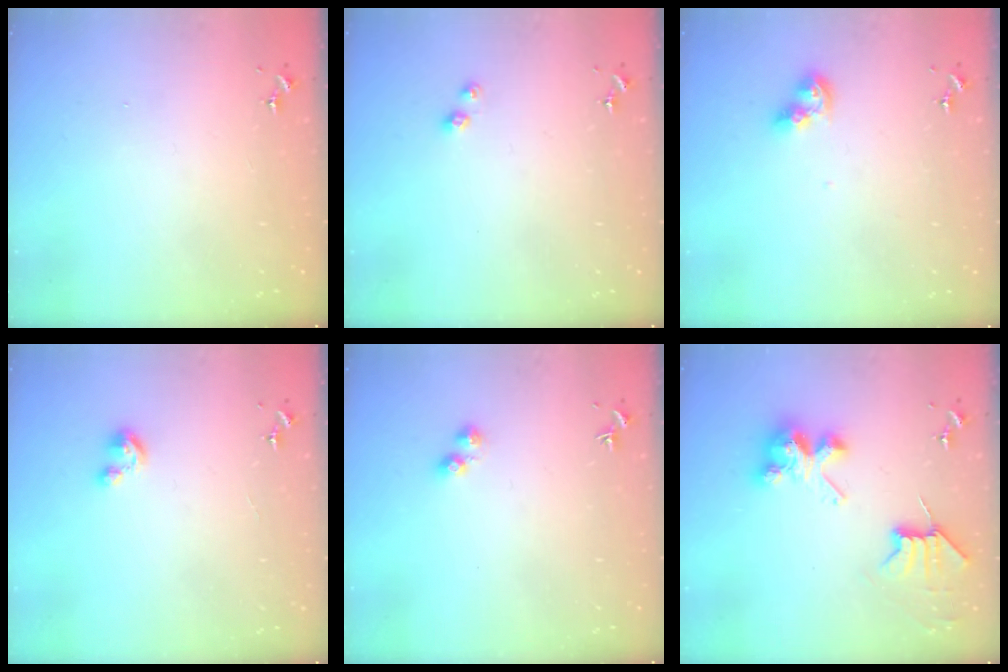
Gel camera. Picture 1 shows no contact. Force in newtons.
{"total": 4.2, "press": 4.1, "slide": 0.7}
{"total": 8.0, "press": 7.9, "slide": 0.8}
{"total": 5.0, "press": 4.9, "slide": 0.5}
{"total": 2.5, "press": 2.4, "slide": 0.6}
{"total": 8.1, "press": 8.1, "slide": 0.6}